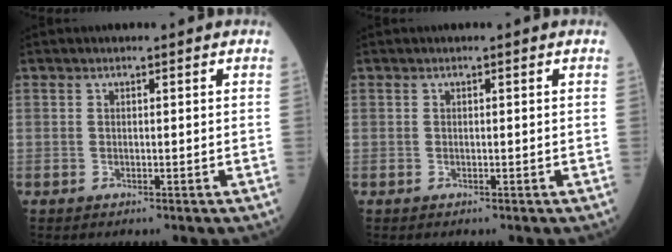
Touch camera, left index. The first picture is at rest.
{"total": 0.0}